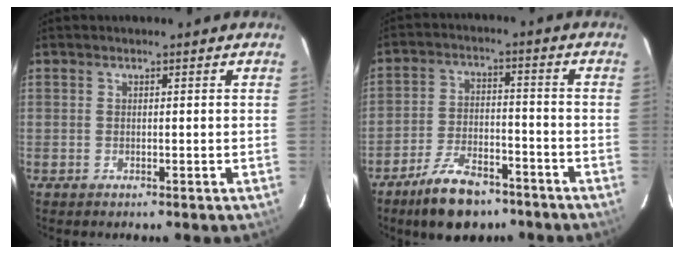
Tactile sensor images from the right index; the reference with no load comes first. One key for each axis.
{"total": 11.7, "fx": -8.6, "fy": 5.1, "fz": 5.9, "tx": -0.129, "ty": 0.006, "tz": -0.141}